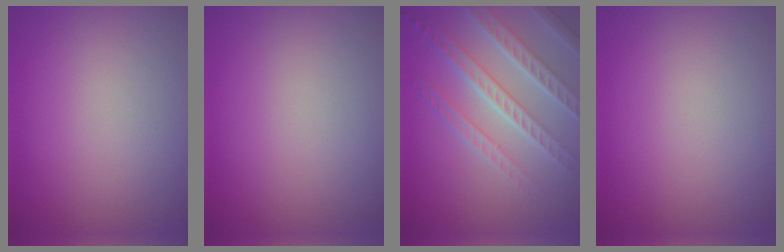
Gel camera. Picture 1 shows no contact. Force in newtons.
{"total": 0.0}
{"total": 4.4, "press": 4.2, "slide": 1.1}
{"total": 0.0}